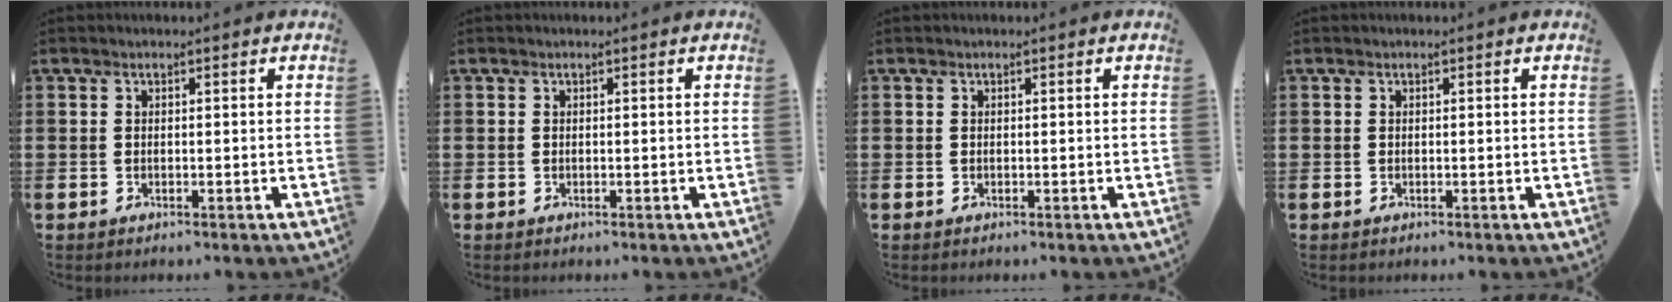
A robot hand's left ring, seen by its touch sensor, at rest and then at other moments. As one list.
[{"total": 0.0}, {"total": 0.0}, {"total": 0.0}]